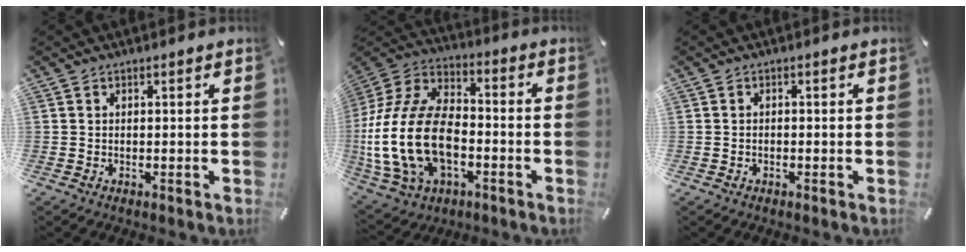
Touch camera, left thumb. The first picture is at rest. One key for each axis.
{"total": 21.4, "fx": -5.1, "fy": 14.3, "fz": 15.0, "tx": -0.323, "ty": 0.023, "tz": -0.086}
{"total": 0.7, "fx": -0.5, "fy": 0.4, "fz": 0.4, "tx": -0.007, "ty": 0.000, "tz": -0.010}